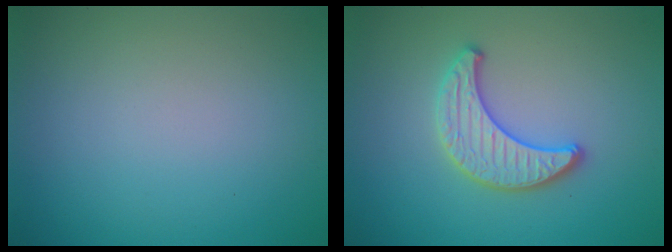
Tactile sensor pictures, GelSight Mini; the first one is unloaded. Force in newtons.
{"total": 3.2, "press": 3.1, "slide": 0.4}